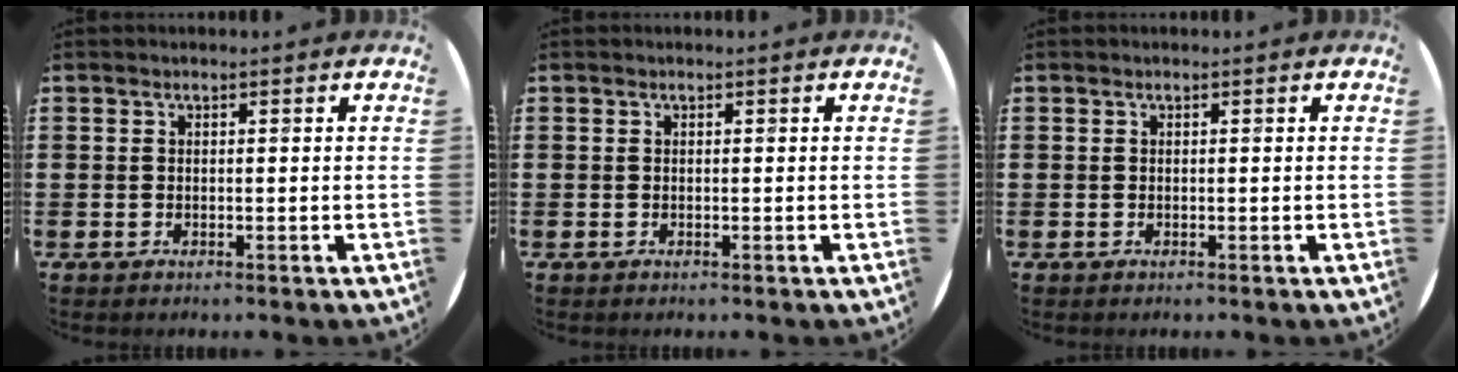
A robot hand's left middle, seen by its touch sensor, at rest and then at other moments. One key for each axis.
{"total": 0.0}
{"total": 0.0}